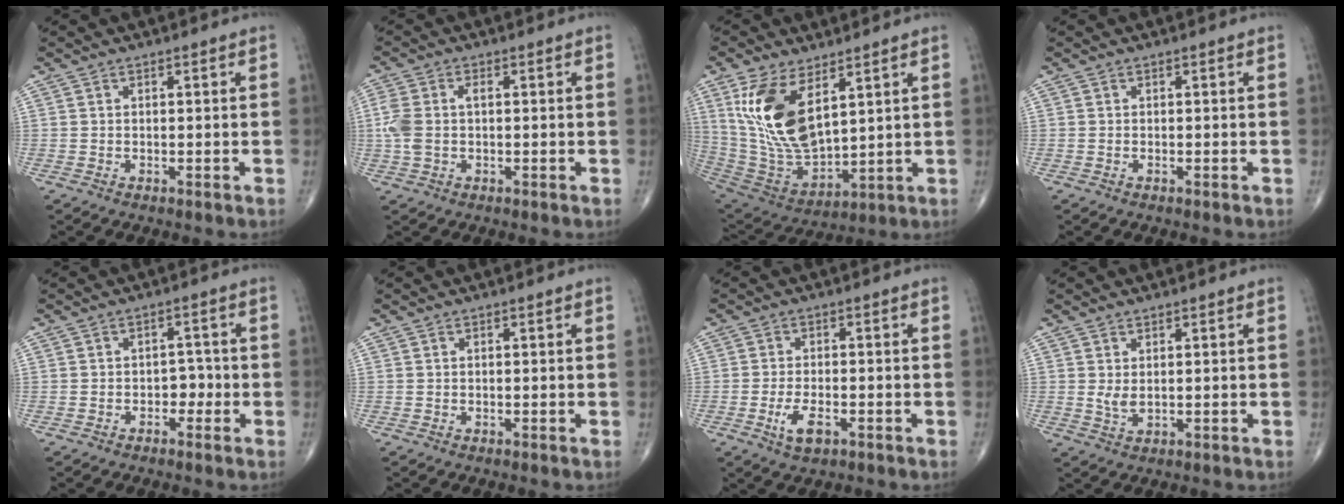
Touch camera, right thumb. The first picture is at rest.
{"total": 6.1, "force": [0.1, 3.6, 4.9], "torque": [-0.138, 0.018, -0.001]}
{"total": 17.6, "force": [6.7, 8.6, 13.8], "torque": [-0.257, -0.029, 0.148]}
{"total": 0.0}
{"total": 2.8, "force": [-1.0, 2.0, 1.6], "torque": [-0.001, 0.012, -0.020]}
{"total": 0.0}
{"total": 4.8, "force": [-2.0, 2.2, 3.8], "torque": [-0.073, 0.003, -0.032]}
{"total": 2.3, "force": [0.5, 1.1, 1.9], "torque": [-0.035, -0.010, 0.015]}